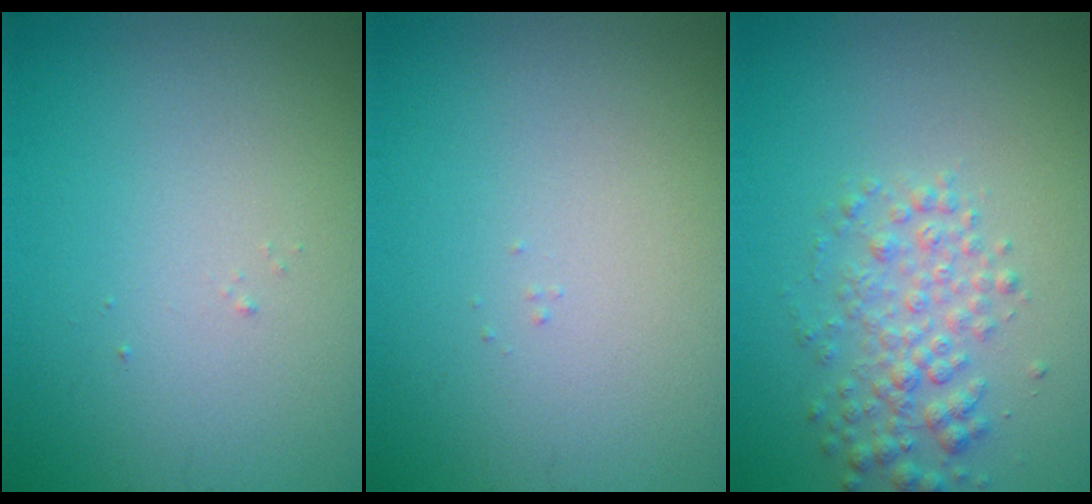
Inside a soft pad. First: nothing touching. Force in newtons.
{"total": 0.0}
{"total": 2.9, "press": 2.9, "slide": 0.1}